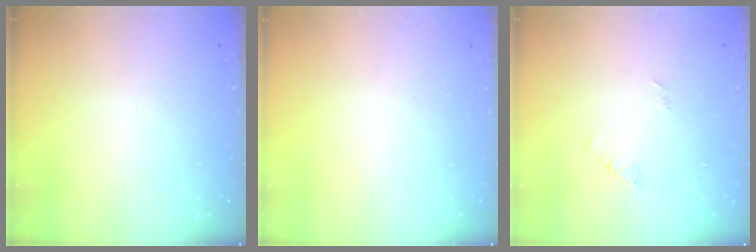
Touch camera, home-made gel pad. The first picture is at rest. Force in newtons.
{"total": 0.0}
{"total": 2.4, "press": 2.4, "slide": 0.3}